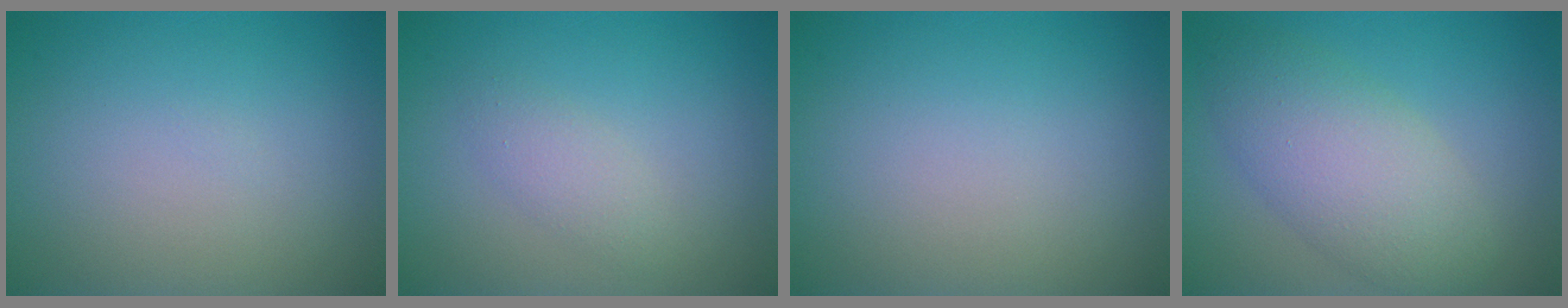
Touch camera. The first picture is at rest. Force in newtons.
{"total": 1.6, "press": 1.6, "slide": 0.1}
{"total": 0.0}
{"total": 5.9, "press": 5.9, "slide": 0.2}